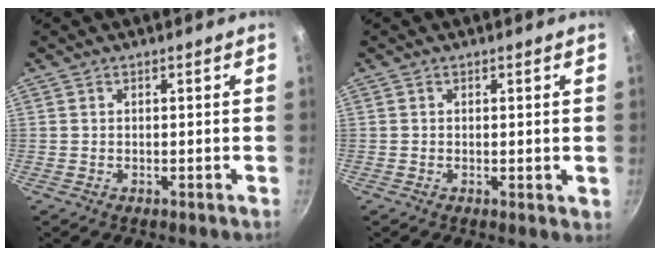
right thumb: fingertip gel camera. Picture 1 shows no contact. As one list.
[{"total": 1.2, "force": [0.1, 0.5, 1.1], "torque": [-0.014, -0.004, 0.001]}]